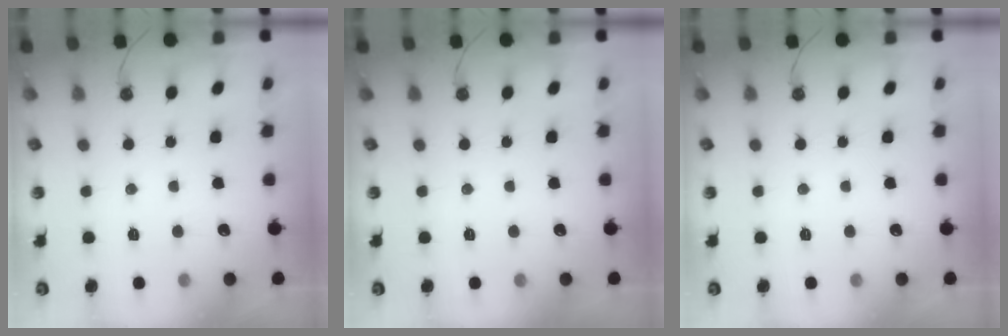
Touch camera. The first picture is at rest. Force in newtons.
{"total": 0.0}
{"total": 0.0}